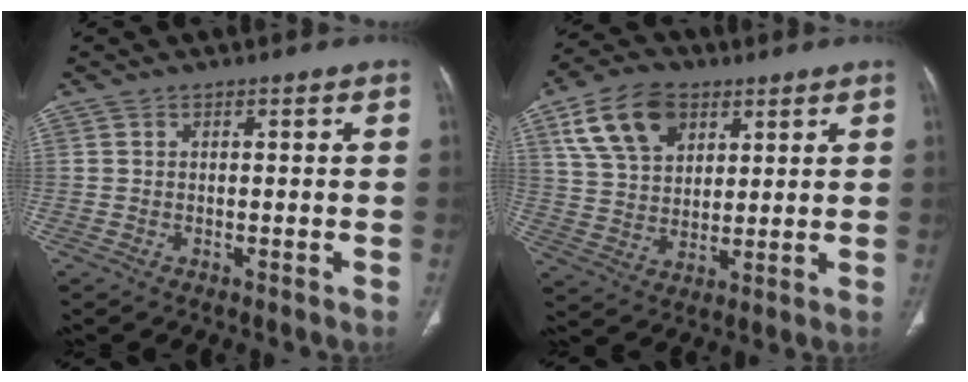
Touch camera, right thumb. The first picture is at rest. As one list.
[{"total": 13.8, "force": [6.4, 9.1, 8.2], "torque": [-0.131, -0.012, 0.122]}]